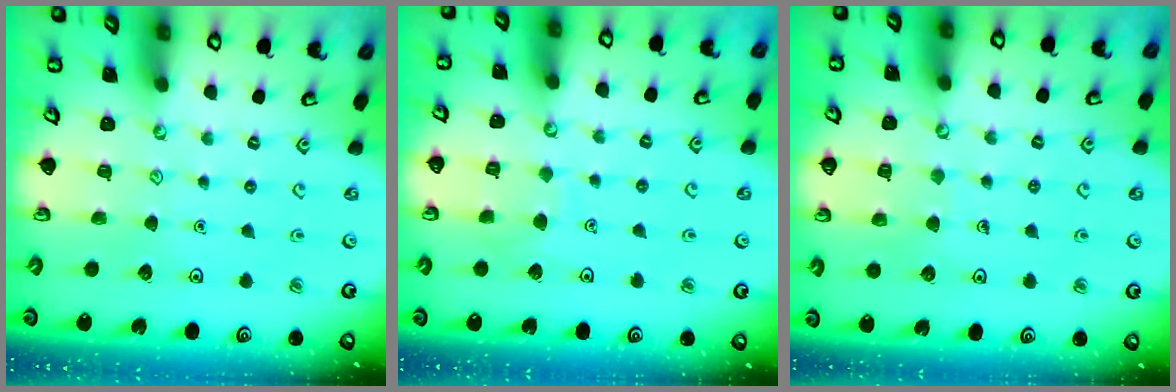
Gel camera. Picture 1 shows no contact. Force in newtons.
{"total": 5.2, "press": 5.1, "slide": 0.4}
{"total": 4.5, "press": 4.5, "slide": 0.3}